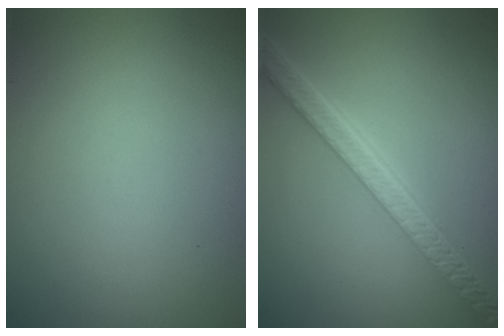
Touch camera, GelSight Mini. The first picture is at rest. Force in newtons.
{"total": 5.8, "press": 4.5, "slide": 3.6}